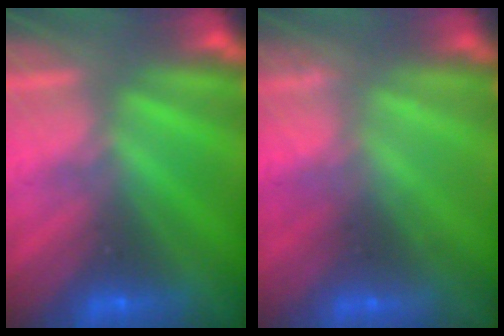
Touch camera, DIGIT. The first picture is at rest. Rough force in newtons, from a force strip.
{"total": 2.1}